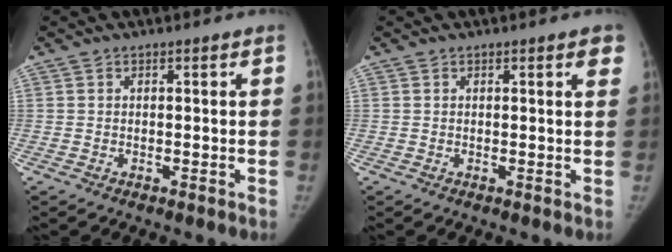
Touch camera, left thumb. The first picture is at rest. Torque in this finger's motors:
{"motor_torque": [-0.06, -0.28, 0.43, -0.33, 0.08]}